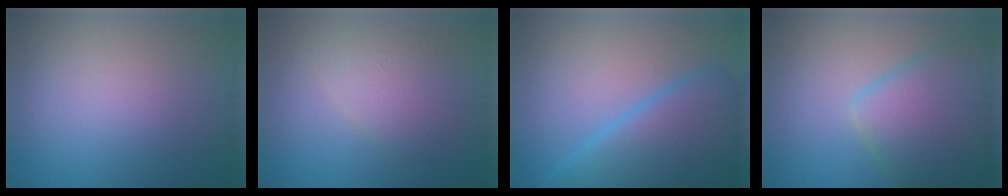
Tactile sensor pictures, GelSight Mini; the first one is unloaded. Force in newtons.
{"total": 3.0, "press": 3.0, "slide": 0.2}
{"total": 8.2, "press": 8.2, "slide": 0.3}
{"total": 6.8, "press": 6.8, "slide": 0.3}